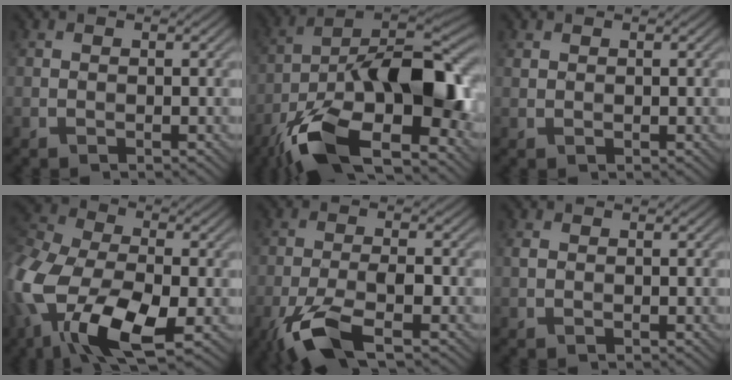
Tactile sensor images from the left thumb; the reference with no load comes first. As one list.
[{"total": 18.6, "force": [-8.1, 8.2, 14.7], "torque": [-0.257, -0.018, -0.147]}, {"total": 0.5, "force": [0.4, 0.2, 0.2], "torque": [-0.007, 0.002, 0.010]}, {"total": 16.0, "force": [-6.1, 8.7, 12.0], "torque": [-0.305, -0.031, -0.120]}, {"total": 7.9, "force": [-4.6, 2.0, 6.1], "torque": [-0.125, -0.006, -0.097]}, {"total": 1.0, "force": [0.2, 0.5, 0.8], "torque": [-0.020, 0.002, 0.005]}]